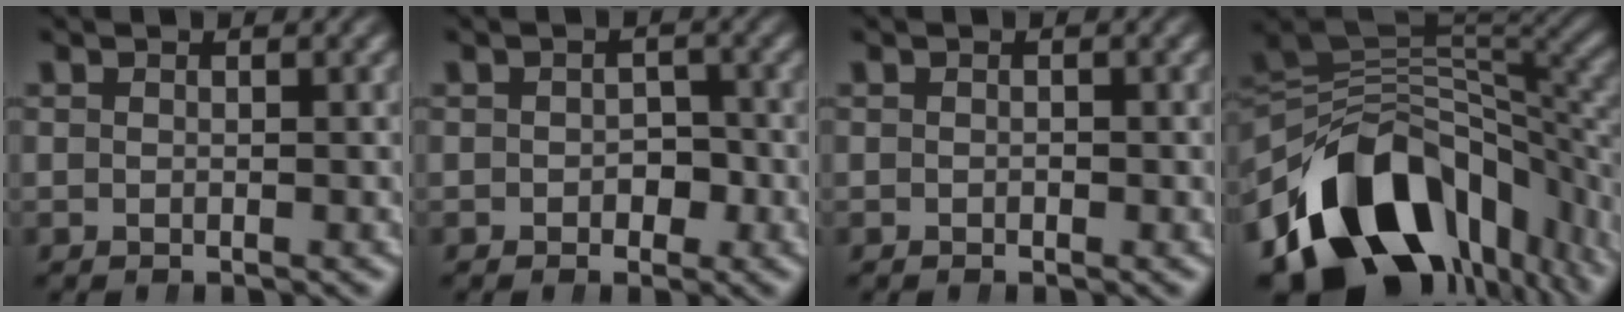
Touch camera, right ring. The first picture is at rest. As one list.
[{"total": 1.8, "force": [-0.9, 1.4, 0.7], "torque": [0.004, -0.003, -0.011]}, {"total": 0.0}, {"total": 21.0, "force": [-6.3, 13.2, 15.0], "torque": [-0.249, -0.047, -0.076]}]